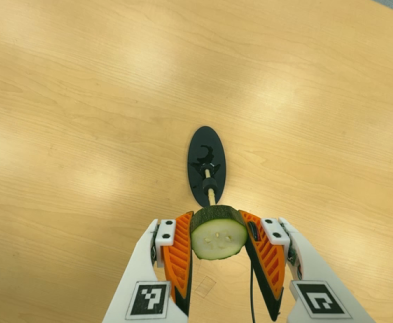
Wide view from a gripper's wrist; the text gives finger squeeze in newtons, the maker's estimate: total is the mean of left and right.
{"total": 11.6, "left": 11.0, "right": 12.2}